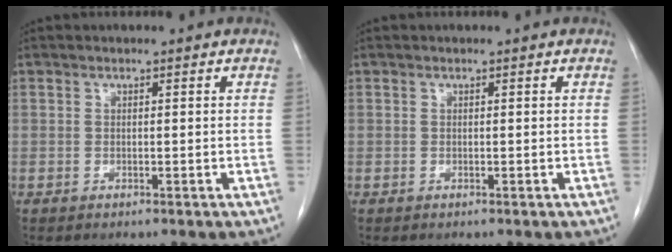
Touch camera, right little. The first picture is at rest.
{"total": 0.0}